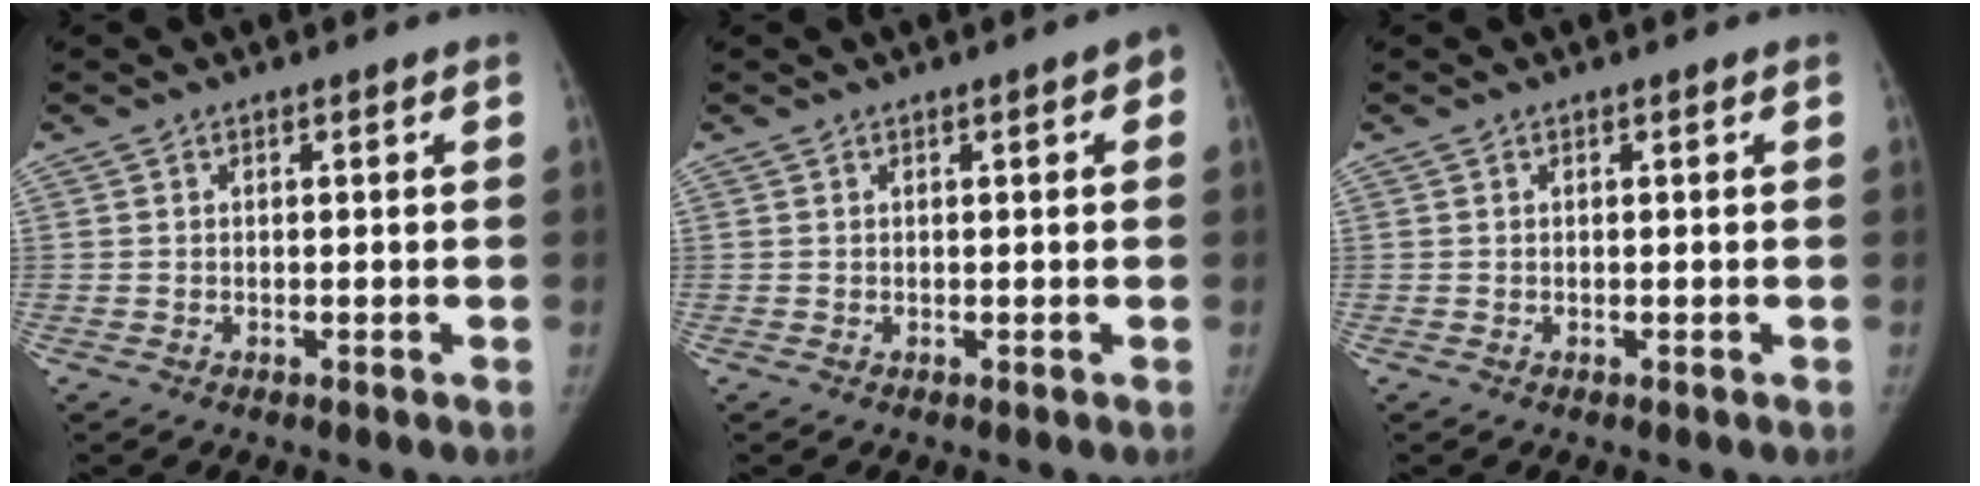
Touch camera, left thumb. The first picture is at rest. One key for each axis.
{"total": 2.2, "fx": 0.6, "fy": 0.7, "fz": 2.0, "tx": -0.019, "ty": 0.003, "tz": 0.004}
{"total": 0.0}